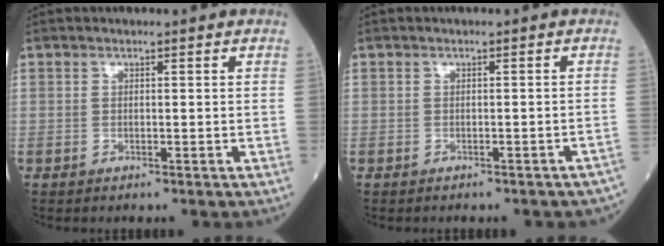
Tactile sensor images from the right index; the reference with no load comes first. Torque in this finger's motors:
{"motor_torque": [0.00, -0.22, -0.15, -0.03]}